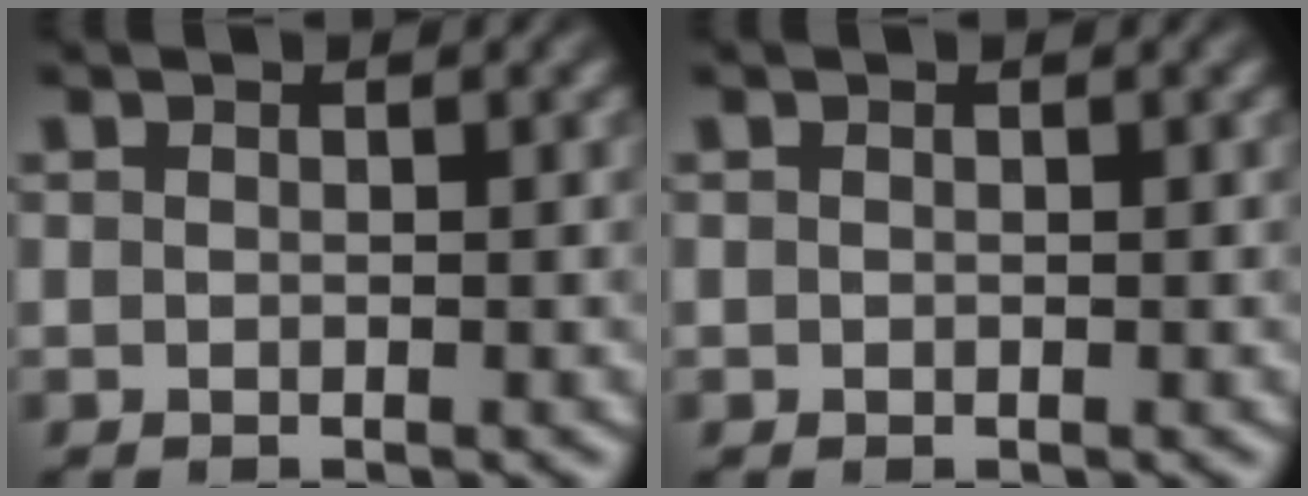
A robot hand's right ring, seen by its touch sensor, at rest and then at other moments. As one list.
[{"total": 0.0}]